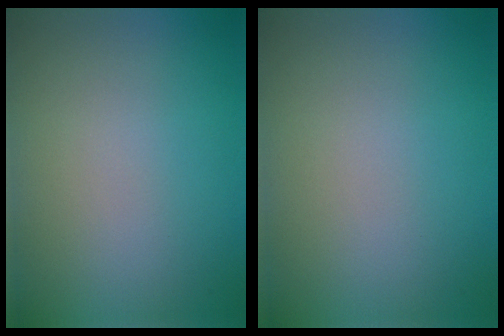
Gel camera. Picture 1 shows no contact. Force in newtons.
{"total": 0.0}